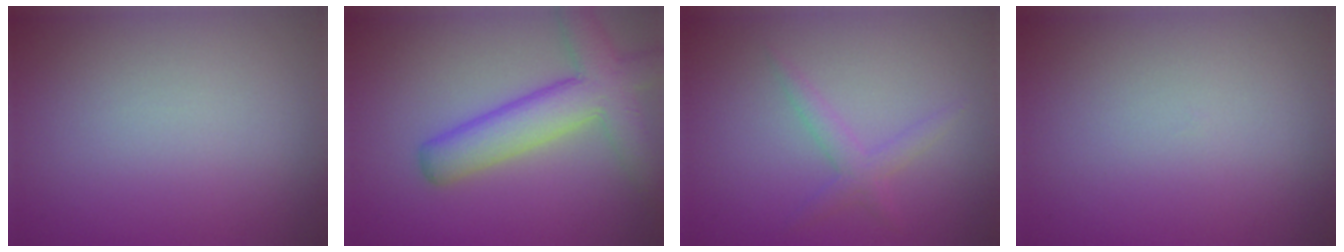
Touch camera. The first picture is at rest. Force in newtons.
{"total": 6.2, "press": 6.2, "slide": 0.4}
{"total": 1.7, "press": 1.7, "slide": 0.1}
{"total": 0.0}